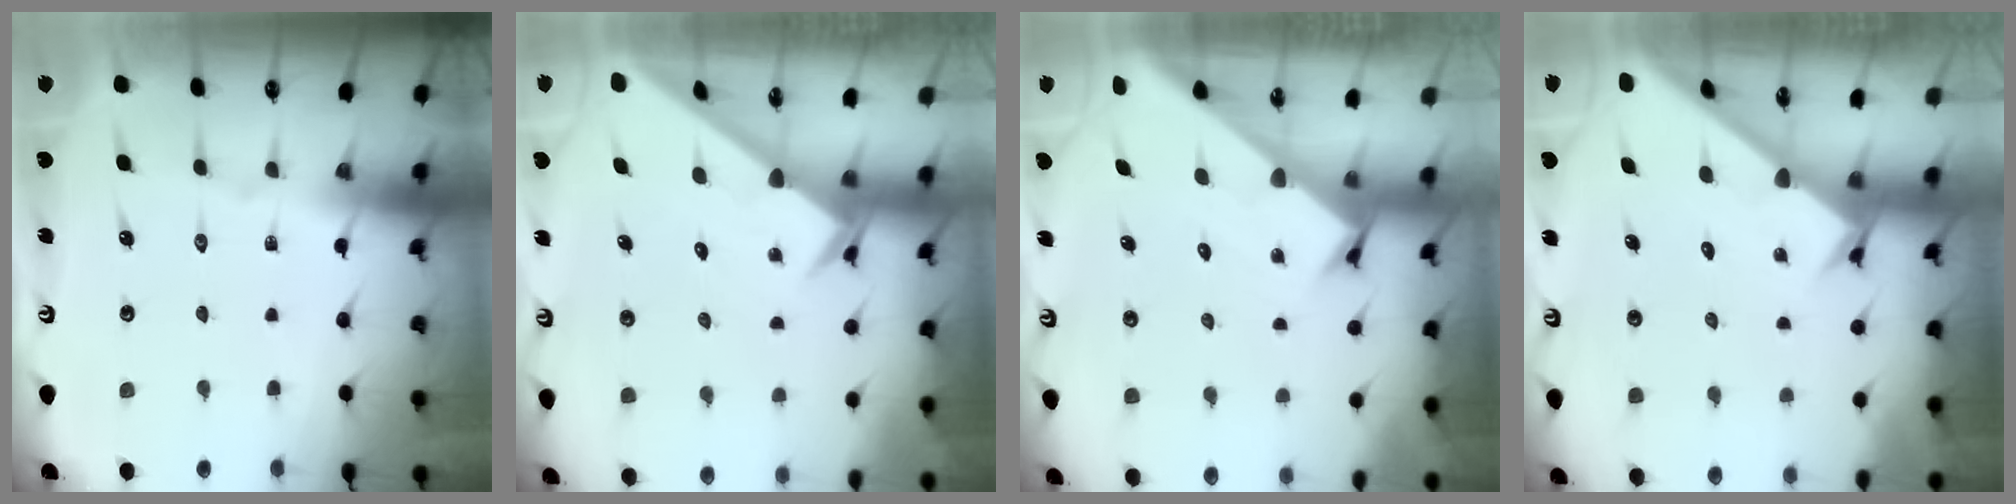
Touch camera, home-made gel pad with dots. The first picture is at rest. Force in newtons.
{"total": 2.9, "press": 2.9, "slide": 0.1}
{"total": 2.5, "press": 2.5, "slide": 0.3}
{"total": 2.7, "press": 2.7, "slide": 0.3}